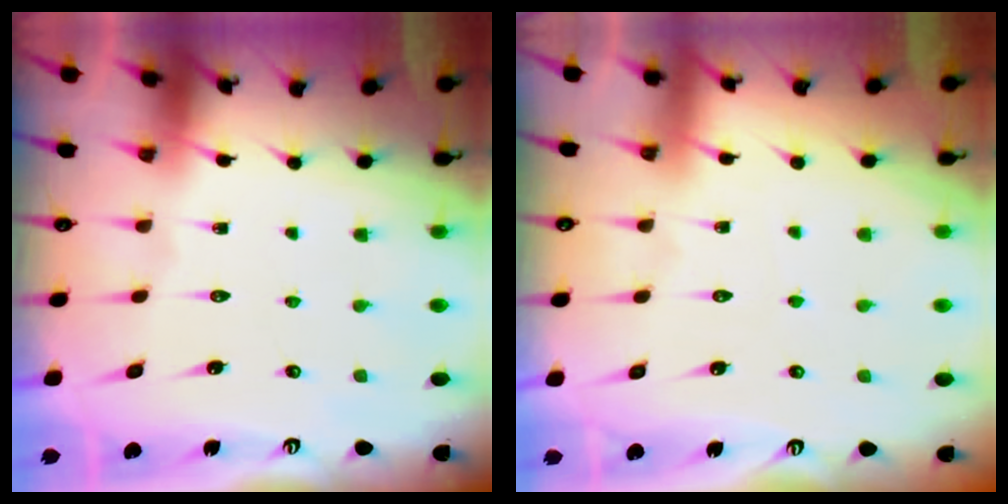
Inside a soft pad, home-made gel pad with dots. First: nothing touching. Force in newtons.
{"total": 2.4, "press": 2.4, "slide": 0.3}